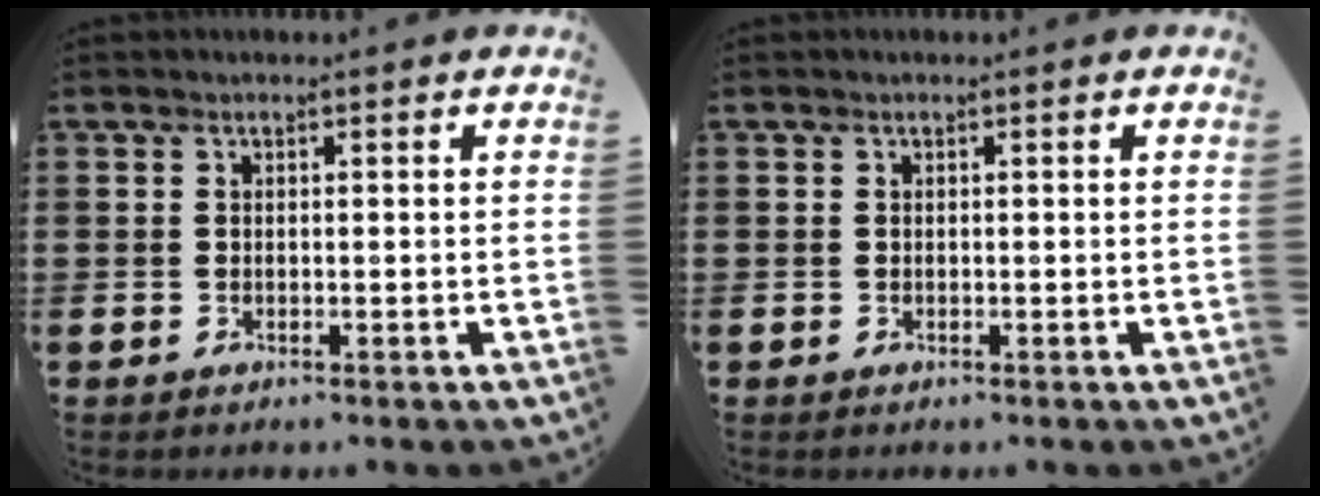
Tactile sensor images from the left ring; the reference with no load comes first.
{"total": 0.0}